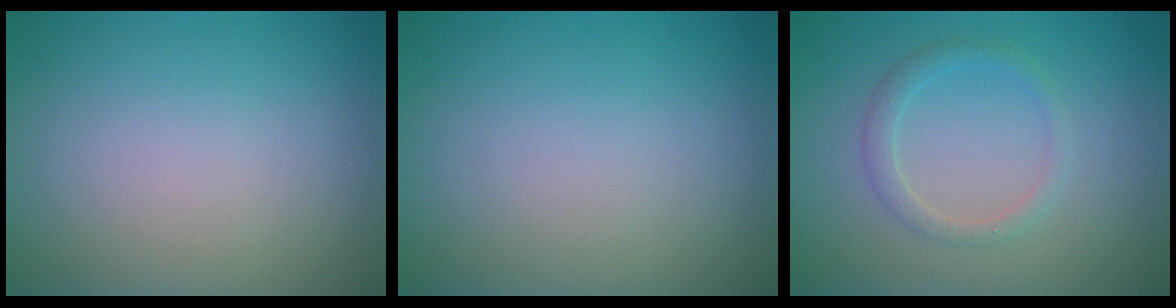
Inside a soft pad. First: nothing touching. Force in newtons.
{"total": 0.0}
{"total": 1.6, "press": 1.6, "slide": 0.1}